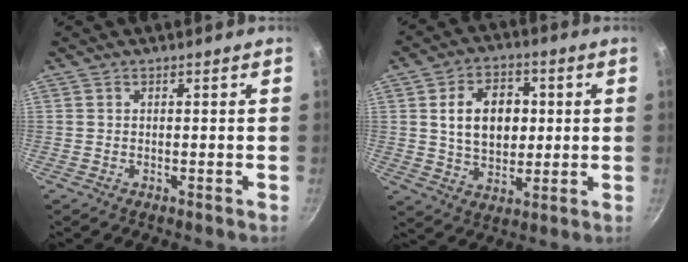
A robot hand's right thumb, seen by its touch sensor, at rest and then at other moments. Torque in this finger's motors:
{"motor_torque": [-0.68, 1.11, 0.54, 0.33, 0.29]}